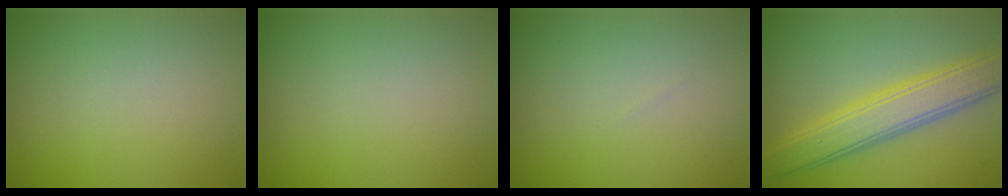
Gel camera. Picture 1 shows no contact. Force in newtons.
{"total": 0.0}
{"total": 0.0}
{"total": 5.8, "press": 5.8, "slide": 0.1}